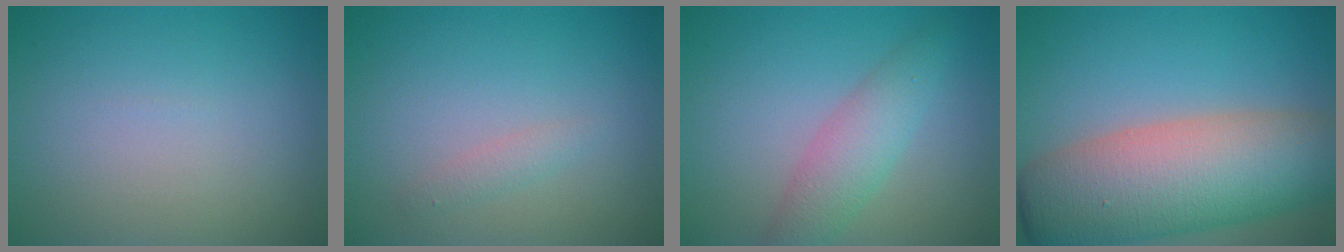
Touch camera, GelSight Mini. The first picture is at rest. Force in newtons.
{"total": 1.1, "press": 1.1, "slide": 0.0}
{"total": 3.6, "press": 3.6, "slide": 0.1}
{"total": 12.3, "press": 12.2, "slide": 0.9}